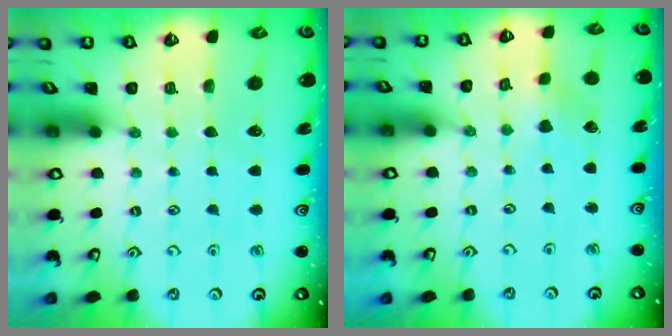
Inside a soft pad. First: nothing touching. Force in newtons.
{"total": 3.0, "press": 3.0, "slide": 0.4}